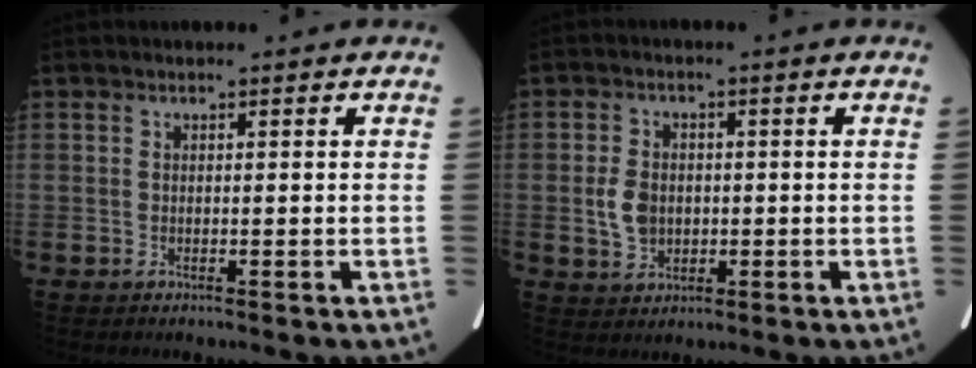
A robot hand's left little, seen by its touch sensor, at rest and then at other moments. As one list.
[{"total": 4.9, "force": [-0.5, 3.9, 2.8], "torque": [-0.065, 0.006, 0.000]}]